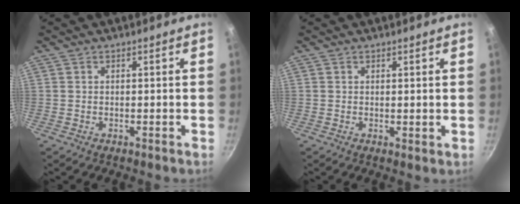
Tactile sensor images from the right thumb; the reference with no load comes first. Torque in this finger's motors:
{"motor_torque": [-0.24, -0.06, -0.21, 0.16, -0.03]}